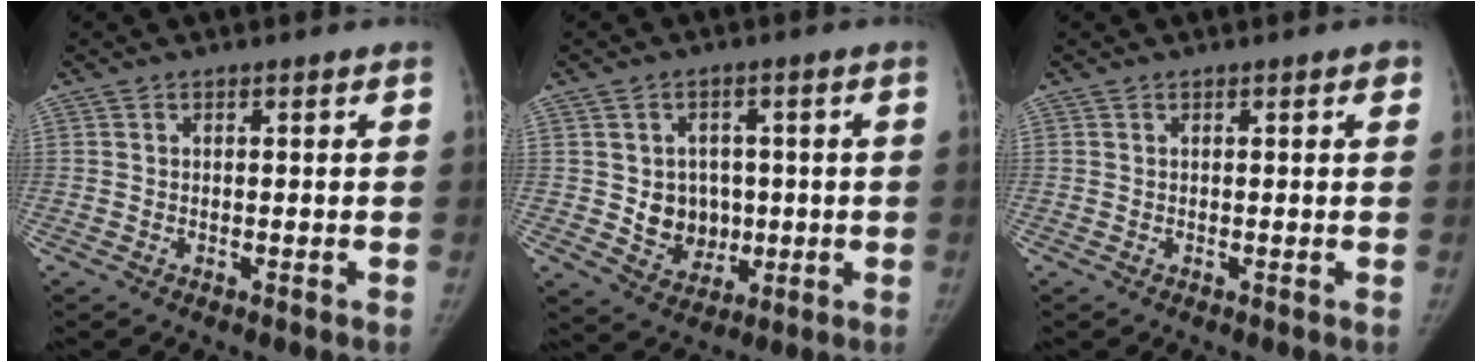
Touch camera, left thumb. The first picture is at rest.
{"total": 7.9, "force": [0.0, 7.0, 3.8], "torque": [-0.014, 0.001, 0.014]}
{"total": 0.9, "force": [0.4, 0.3, 0.7], "torque": [-0.009, 0.002, 0.002]}